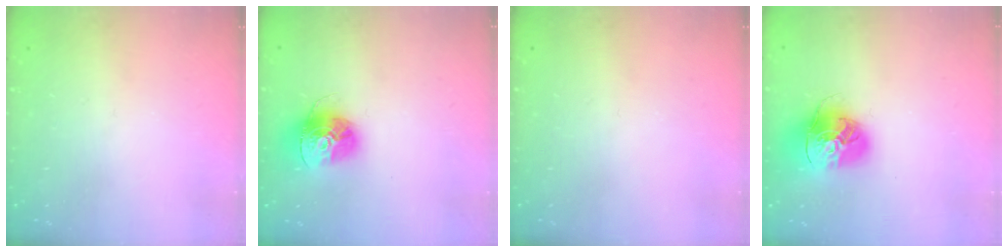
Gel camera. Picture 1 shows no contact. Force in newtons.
{"total": 15.3, "press": 15.2, "slide": 1.4}
{"total": 0.0}
{"total": 16.2, "press": 16.1, "slide": 2.0}